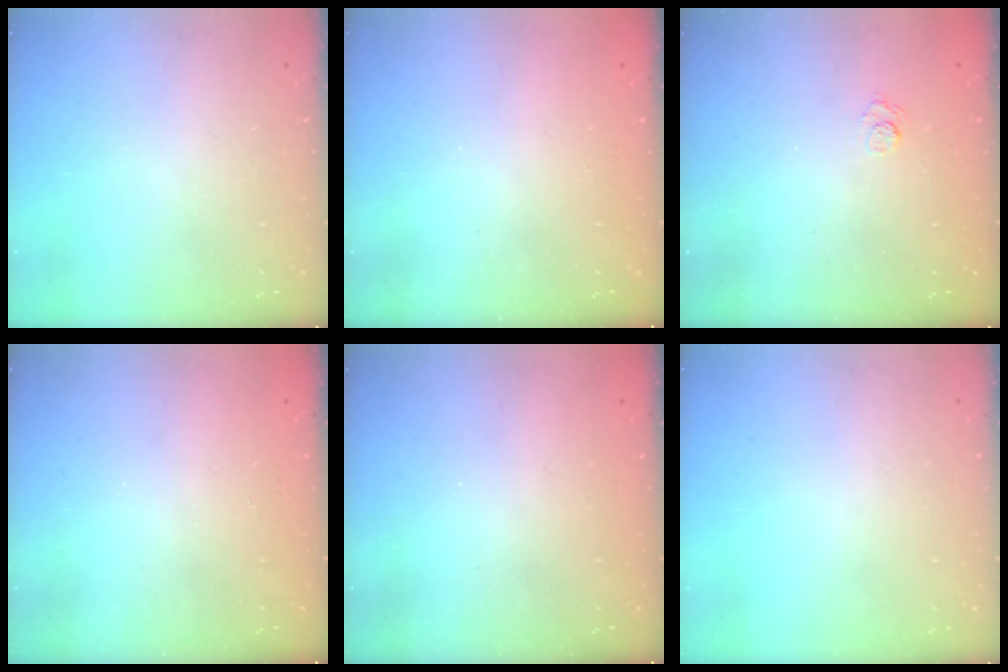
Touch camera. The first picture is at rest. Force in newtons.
{"total": 2.1, "press": 2.0, "slide": 0.7}
{"total": 2.6, "press": 2.3, "slide": 1.3}
{"total": 2.4, "press": 2.3, "slide": 0.8}
{"total": 2.4, "press": 2.3, "slide": 0.7}
{"total": 0.0}